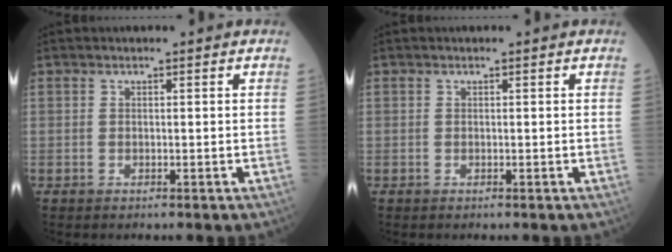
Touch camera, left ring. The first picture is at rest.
{"total": 0.0}